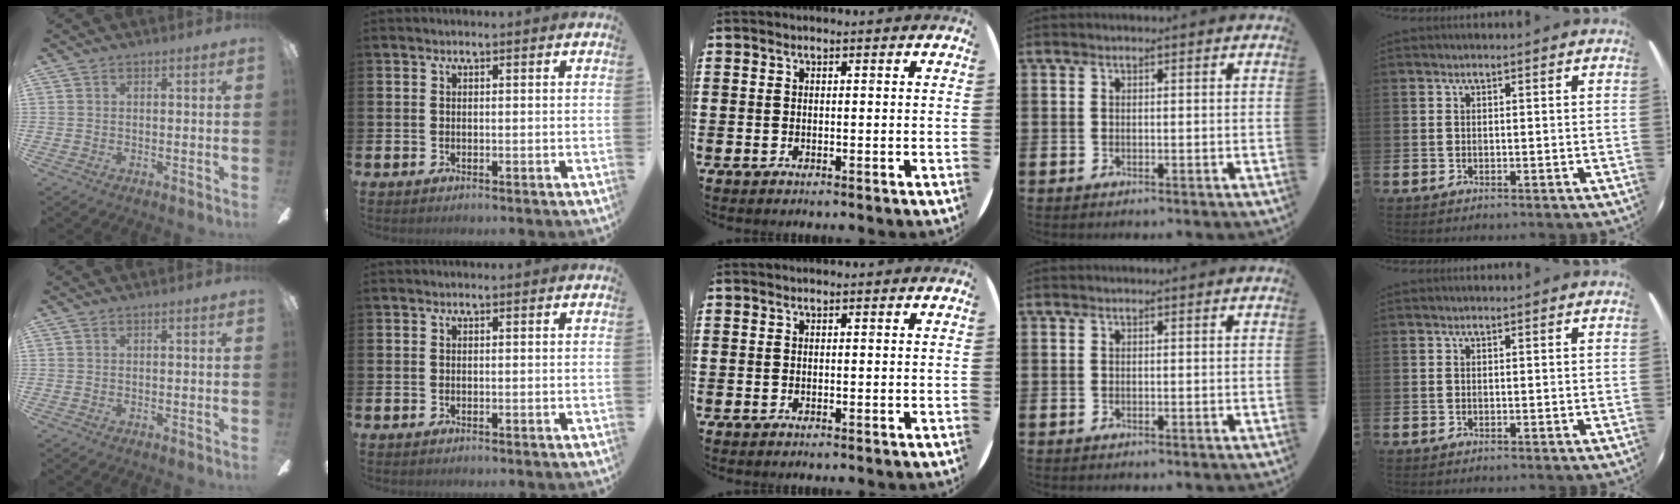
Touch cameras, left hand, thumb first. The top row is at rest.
{}